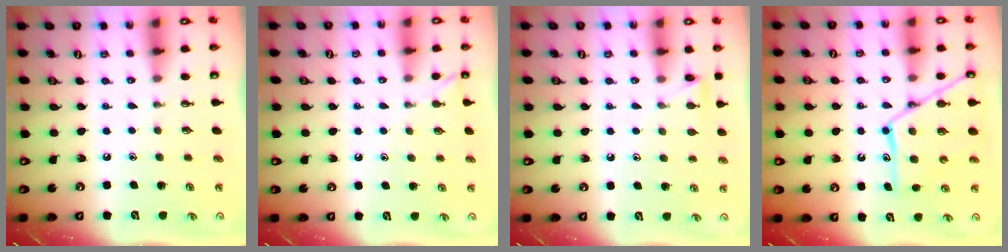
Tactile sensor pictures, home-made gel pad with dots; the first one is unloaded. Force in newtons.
{"total": 3.1, "press": 3.1, "slide": 0.4}
{"total": 6.2, "press": 6.2, "slide": 0.6}
{"total": 14.2, "press": 14.2, "slide": 1.1}